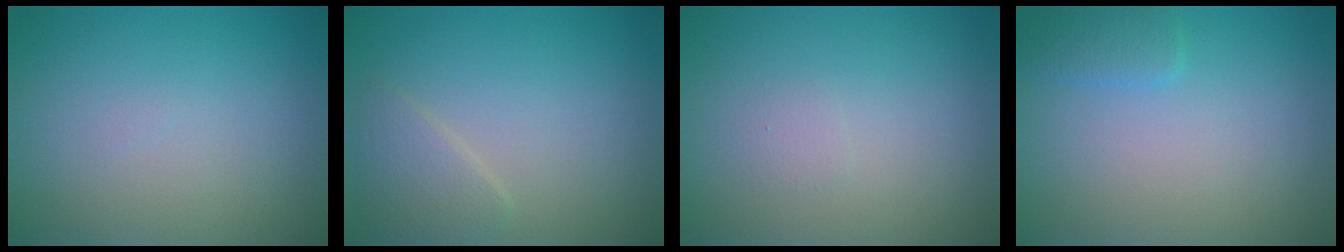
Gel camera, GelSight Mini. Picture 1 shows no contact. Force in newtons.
{"total": 2.0, "press": 2.0, "slide": 0.1}
{"total": 0.6, "press": 0.6, "slide": 0.1}
{"total": 1.5, "press": 1.5, "slide": 0.1}